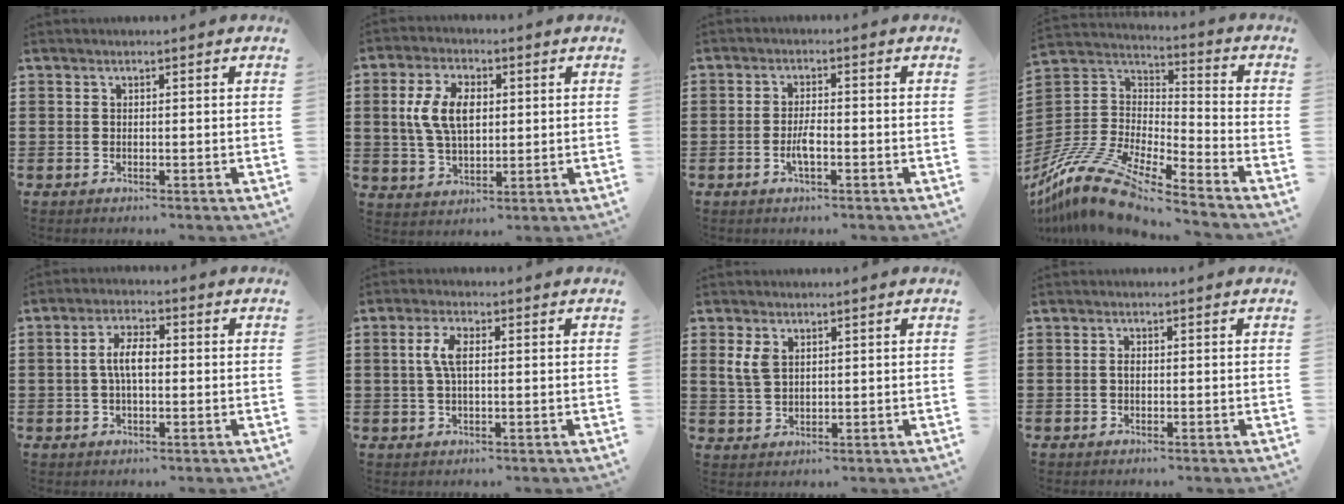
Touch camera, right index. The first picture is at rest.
{"total": 7.9, "force": [1.3, 4.8, 6.2], "torque": [-0.151, 0.010, 0.015]}
{"total": 3.1, "force": [-1.1, 0.7, 2.9], "torque": [-0.060, -0.004, -0.020]}
{"total": 13.3, "force": [-11.0, 2.6, 7.0], "torque": [-0.161, 0.016, -0.219]}
{"total": 5.0, "force": [0.0, 2.2, 4.5], "torque": [-0.093, 0.005, -0.004]}
{"total": 4.4, "force": [0.5, 1.7, 4.1], "torque": [-0.089, 0.005, 0.004]}
{"total": 3.5, "force": [1.6, 2.2, 2.2], "torque": [-0.058, 0.006, 0.027]}
{"total": 1.0, "force": [-0.1, 0.5, 0.9], "torque": [-0.018, 0.000, -0.001]}